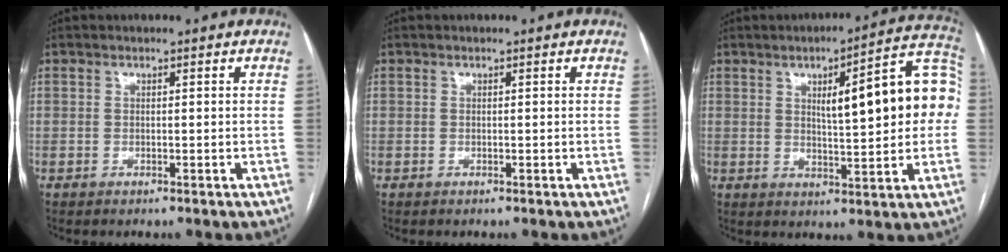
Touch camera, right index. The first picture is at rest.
{"total": 0.0}
{"total": 15.5, "force": [2.2, 2.9, 15.0], "torque": [-0.197, 0.037, 0.031]}